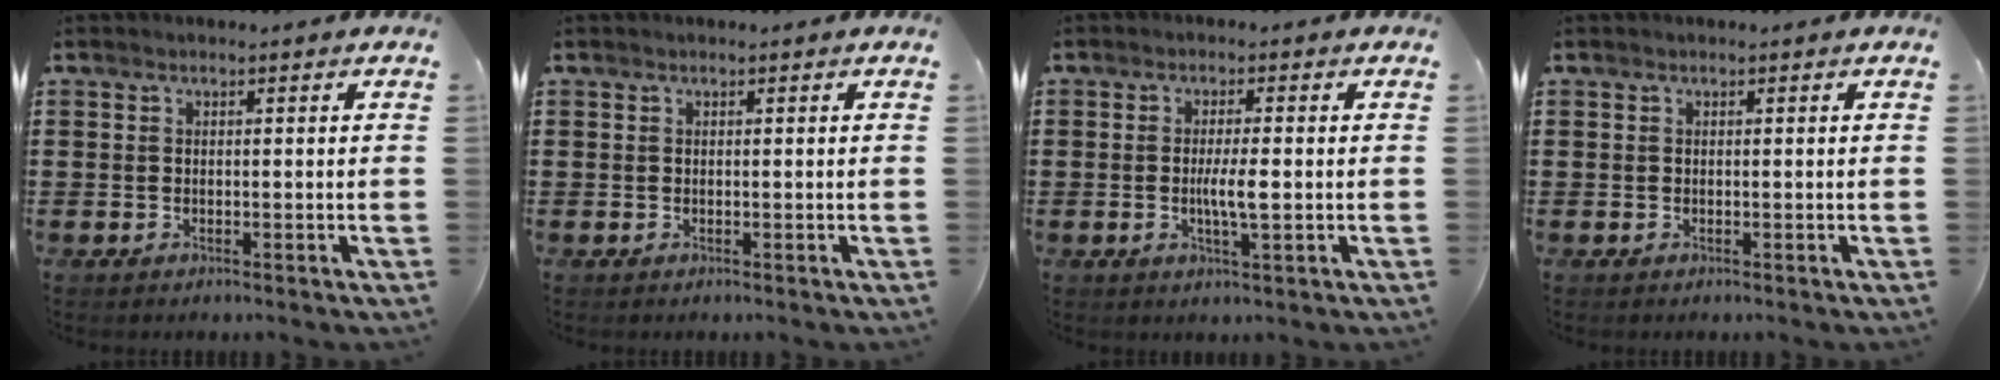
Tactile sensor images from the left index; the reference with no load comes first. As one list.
[{"total": 0.0}, {"total": 4.0, "force": [-0.3, 0.6, 4.0], "torque": [-0.076, -0.005, -0.009]}, {"total": 0.0}]